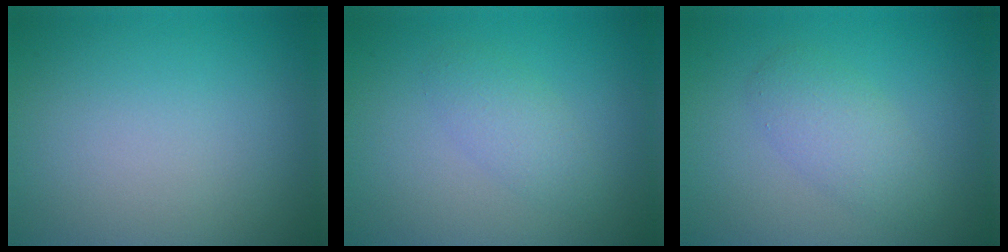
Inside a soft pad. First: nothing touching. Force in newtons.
{"total": 1.9, "press": 1.9, "slide": 0.2}
{"total": 2.6, "press": 2.6, "slide": 0.2}